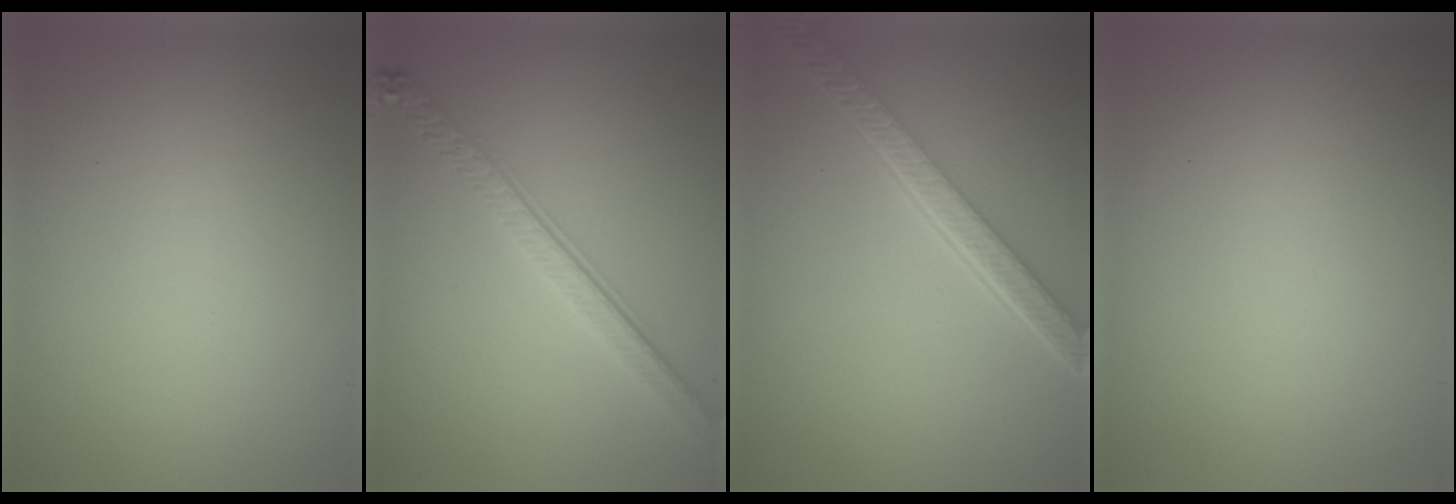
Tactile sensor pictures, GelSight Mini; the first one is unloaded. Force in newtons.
{"total": 3.8, "press": 3.0, "slide": 2.4}
{"total": 5.5, "press": 4.0, "slide": 3.8}
{"total": 0.0}